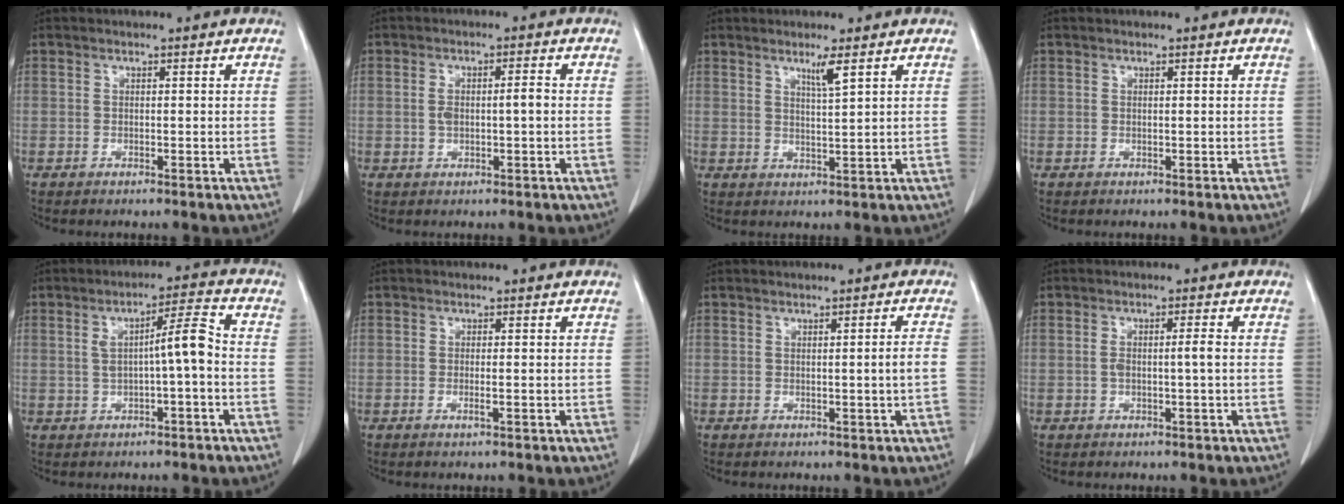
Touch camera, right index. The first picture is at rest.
{"total": 3.9, "force": [-0.1, 1.1, 3.7], "torque": [-0.076, 0.011, 0.003]}
{"total": 3.0, "force": [1.9, -0.5, 2.3], "torque": [-0.044, -0.009, 0.036]}
{"total": 0.0}
{"total": 6.2, "force": [-0.3, 0.3, 6.2], "torque": [-0.098, 0.017, -0.004]}
{"total": 1.2, "force": [-0.4, 0.0, 1.1], "torque": [-0.023, -0.003, -0.007]}
{"total": 2.0, "force": [-0.2, -0.5, 2.0], "torque": [-0.032, -0.002, 0.000]}
{"total": 2.8, "force": [-0.2, 0.2, 2.8], "torque": [-0.055, 0.006, 0.000]}